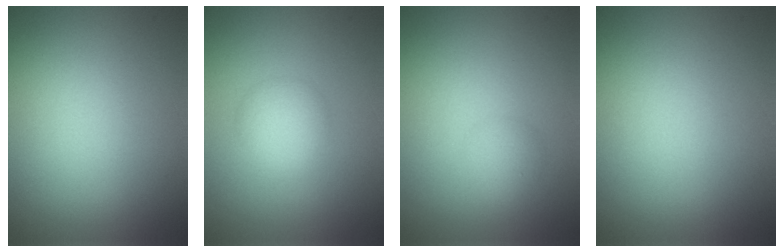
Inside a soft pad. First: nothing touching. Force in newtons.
{"total": 2.5, "press": 2.5, "slide": 0.1}
{"total": 1.5, "press": 1.5, "slide": 0.0}
{"total": 0.0}